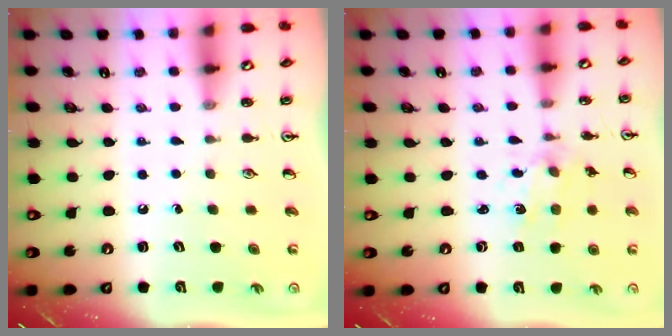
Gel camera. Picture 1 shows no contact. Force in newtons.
{"total": 2.4, "press": 2.2, "slide": 0.8}